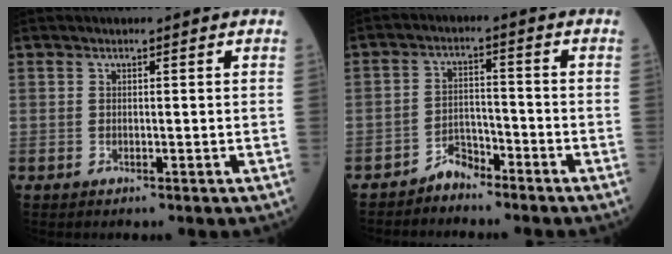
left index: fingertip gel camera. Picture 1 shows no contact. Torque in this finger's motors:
{"motor_torque": [-0.20, 0.25, -0.02, -0.01]}